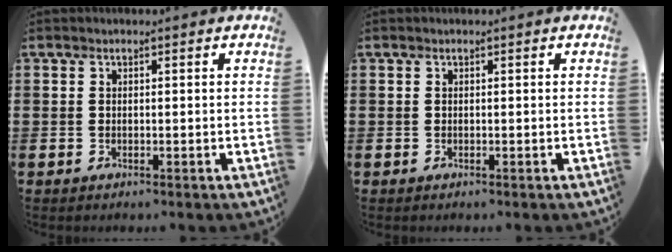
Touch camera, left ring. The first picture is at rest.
{"total": 0.0}